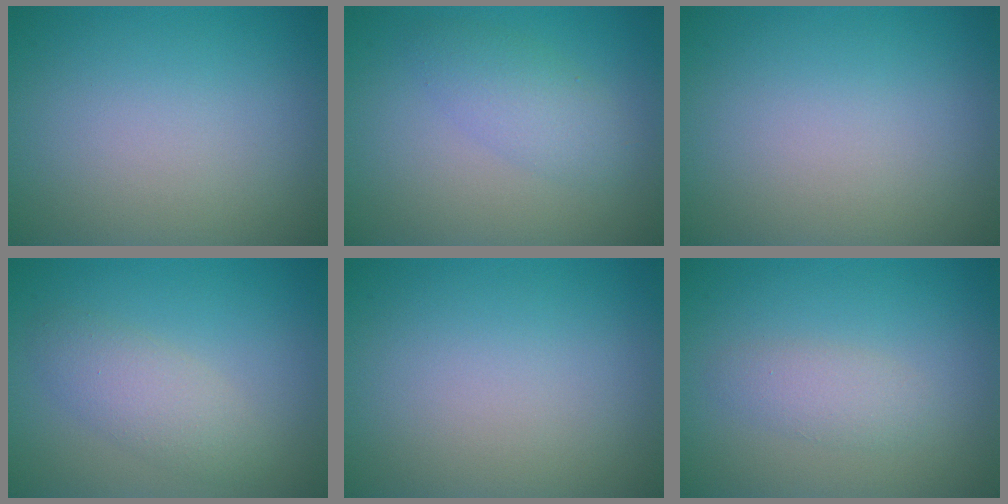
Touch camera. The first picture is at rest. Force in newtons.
{"total": 2.7, "press": 2.7, "slide": 0.0}
{"total": 0.0}
{"total": 2.8, "press": 2.8, "slide": 0.1}
{"total": 0.0}
{"total": 1.9, "press": 1.9, "slide": 0.0}